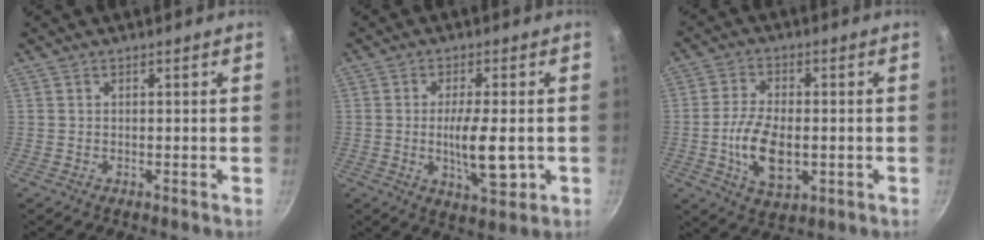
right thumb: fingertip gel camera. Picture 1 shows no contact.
{"total": 9.7, "force": [-1.4, 3.1, 9.1], "torque": [-0.143, -0.004, -0.019]}
{"total": 10.7, "force": [-1.8, 5.8, 8.8], "torque": [-0.164, 0.004, -0.031]}